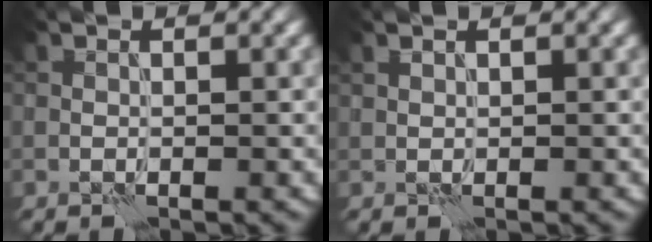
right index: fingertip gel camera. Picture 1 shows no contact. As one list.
[{"total": 0.0}]